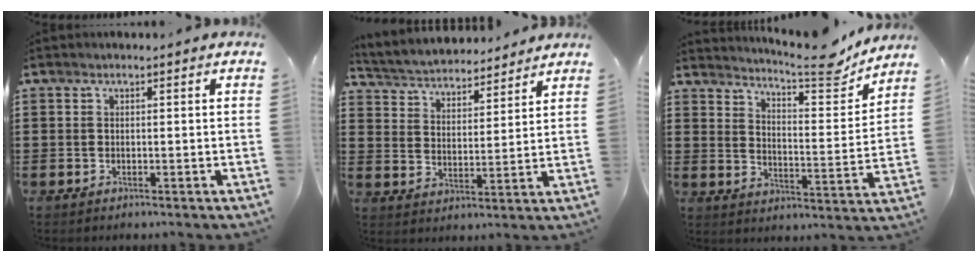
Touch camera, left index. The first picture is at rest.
{"total": 4.0, "force": [3.9, 0.5, 0.2], "torque": [-0.026, -0.028, 0.064]}
{"total": 8.3, "force": [7.6, 0.5, 3.4], "torque": [-0.063, -0.058, 0.127]}